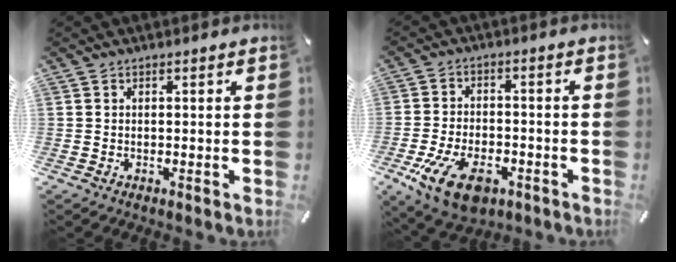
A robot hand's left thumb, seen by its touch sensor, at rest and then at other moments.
{"total": 11.8, "force": [-5.8, 6.7, 7.9], "torque": [-0.163, 0.021, -0.101]}